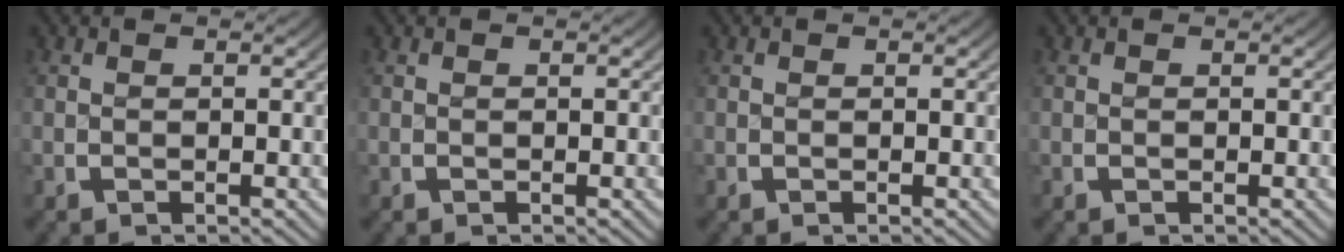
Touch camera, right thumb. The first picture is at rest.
{"total": 0.0}
{"total": 0.0}
{"total": 0.0}